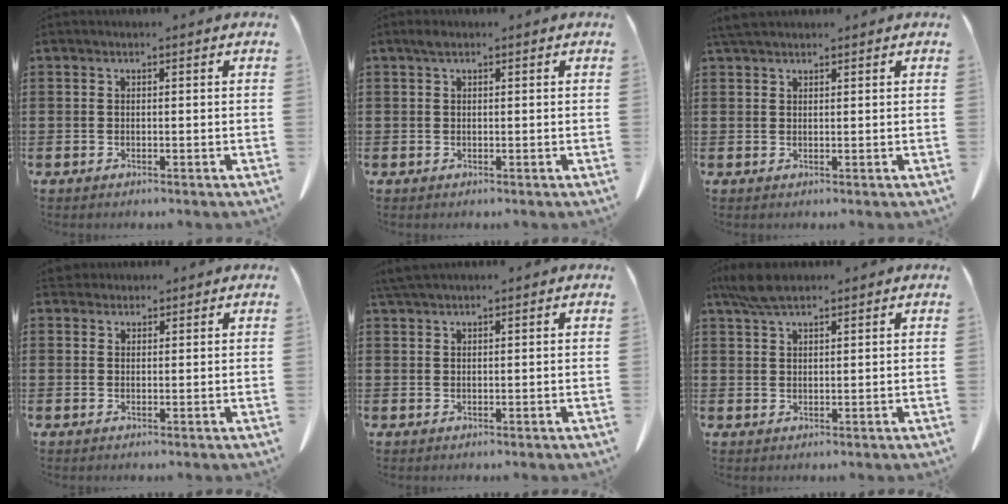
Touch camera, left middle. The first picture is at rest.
{"total": 1.0, "force": [0.6, 0.6, 0.6], "torque": [-0.015, 0.003, 0.011]}
{"total": 2.4, "force": [2.1, 0.6, 1.0], "torque": [-0.026, 0.002, 0.041]}
{"total": 1.9, "force": [1.8, 0.7, 0.2], "torque": [-0.009, 0.003, 0.036]}
{"total": 2.2, "force": [1.9, 0.2, 1.1], "torque": [-0.027, 0.000, 0.037]}
{"total": 4.6, "force": [3.4, 1.3, 2.7], "torque": [-0.062, -0.001, 0.065]}